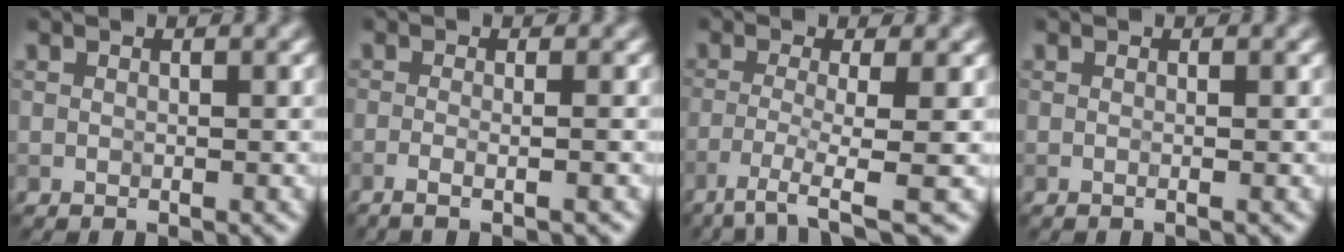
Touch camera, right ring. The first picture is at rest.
{"total": 3.0, "force": [-0.9, 1.3, 2.6], "torque": [-0.017, 0.004, -0.033]}
{"total": 4.3, "force": [-2.2, 0.5, 3.7], "torque": [-0.067, -0.006, -0.049]}
{"total": 0.6, "force": [0.0, 0.1, 0.5], "torque": [-0.011, -0.008, -0.004]}